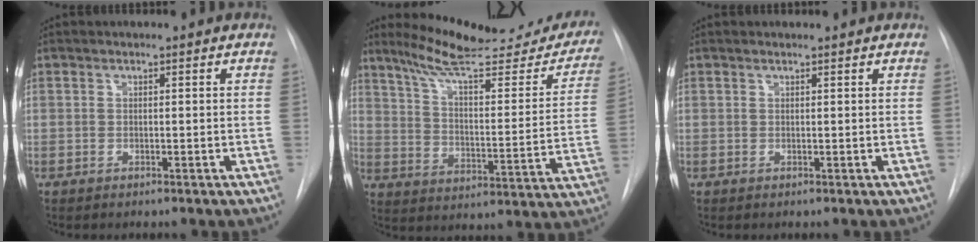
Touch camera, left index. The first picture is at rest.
{"total": 25.4, "force": [22.0, 4.6, 11.8], "torque": [-0.164, -0.046, 0.290]}
{"total": 0.7, "force": [0.7, 0.0, 0.1], "torque": [-0.008, 0.009, 0.015]}